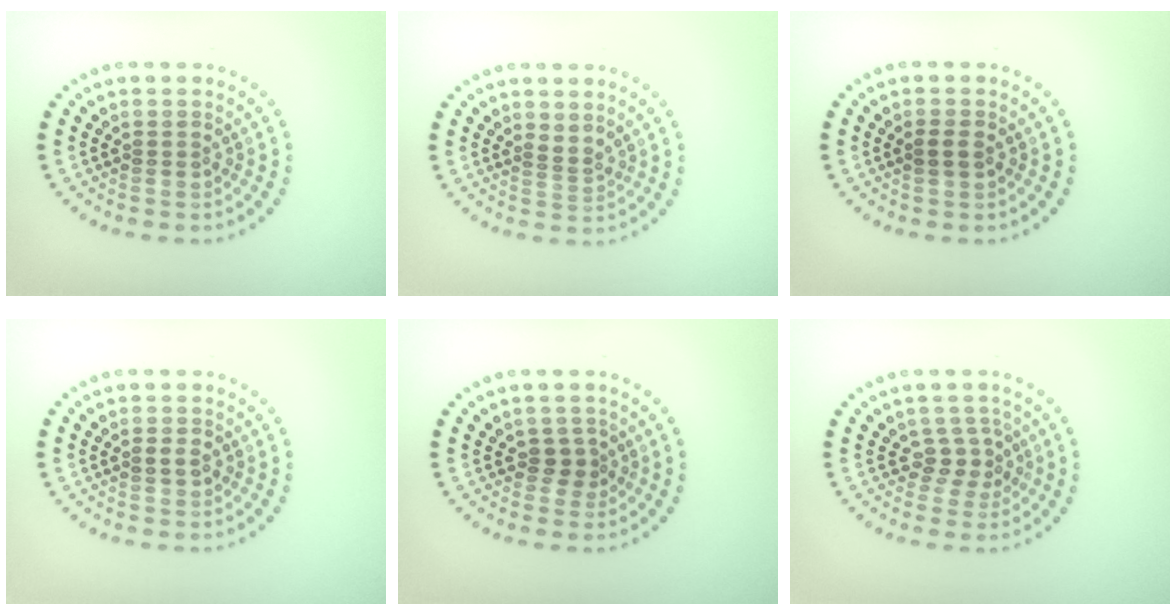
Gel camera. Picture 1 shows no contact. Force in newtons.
{"total": 1.2, "press": 0.5, "slide": 1.0}
{"total": 1.2, "press": 1.2, "slide": 0.1}
{"total": 1.1, "press": 1.1, "slide": 0.1}
{"total": 1.6, "press": 1.3, "slide": 0.9}
{"total": 2.1, "press": 1.6, "slide": 1.4}